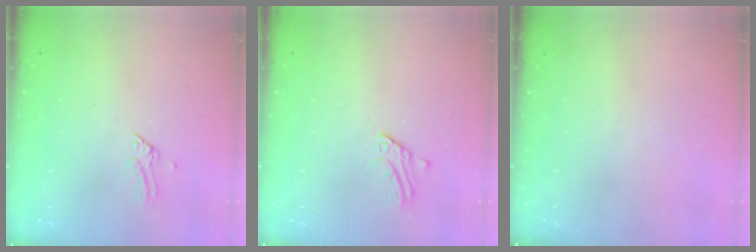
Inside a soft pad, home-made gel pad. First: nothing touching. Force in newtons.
{"total": 3.0, "press": 3.0, "slide": 0.3}
{"total": 0.0}